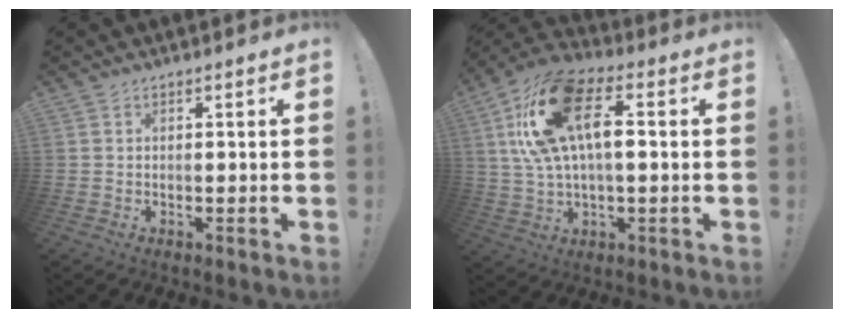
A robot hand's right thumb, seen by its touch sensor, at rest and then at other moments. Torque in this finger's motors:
{"motor_torque": [2.37, 2.63, 0.94, 0.93, 0.48]}